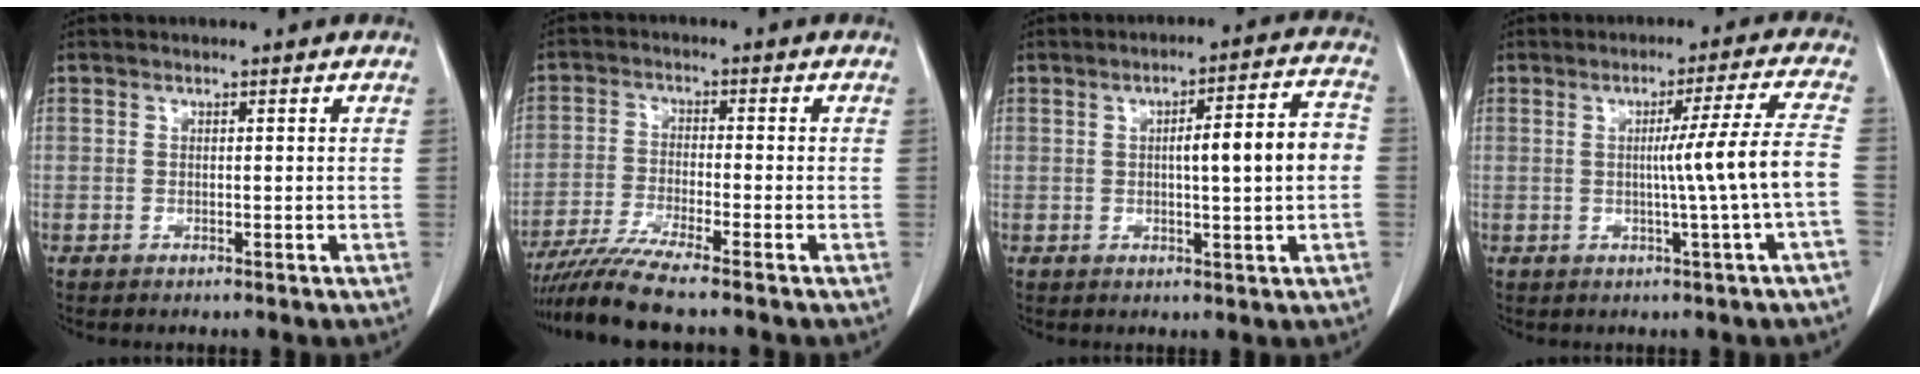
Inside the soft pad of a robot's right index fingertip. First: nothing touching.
{"total": 7.3, "force": [-6.3, -1.3, 3.5], "torque": [-0.063, -0.025, -0.114]}
{"total": 8.8, "force": [-0.1, 0.8, 8.8], "torque": [-0.123, 0.022, 0.000]}
{"total": 7.9, "force": [-1.2, -2.2, 7.5], "torque": [-0.110, 0.001, -0.013]}